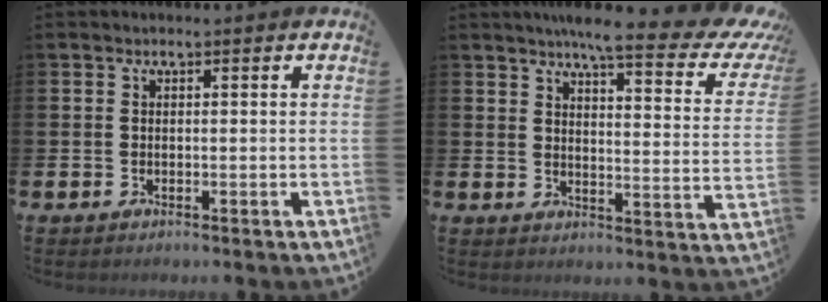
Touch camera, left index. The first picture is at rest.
{"total": 7.6, "force": [6.2, 1.2, 4.2], "torque": [-0.071, -0.046, 0.097]}